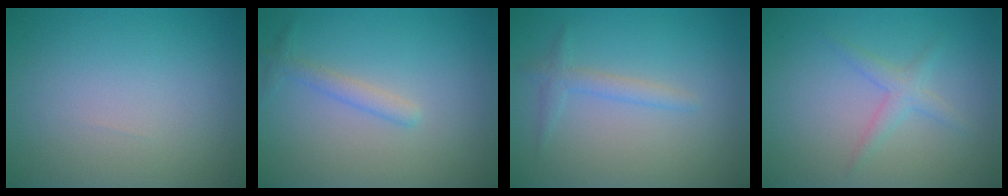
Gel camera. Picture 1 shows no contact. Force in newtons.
{"total": 1.5, "press": 1.5, "slide": 0.1}
{"total": 1.6, "press": 1.6, "slide": 0.1}
{"total": 1.8, "press": 1.8, "slide": 0.1}